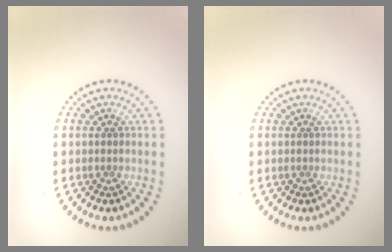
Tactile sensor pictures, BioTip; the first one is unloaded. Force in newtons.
{"total": 0.0}